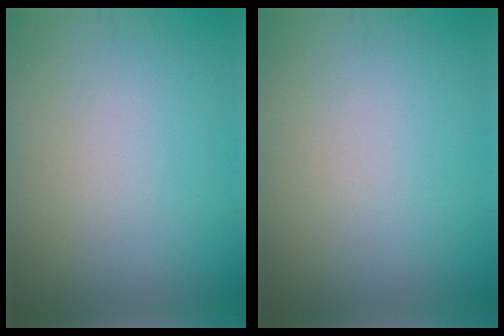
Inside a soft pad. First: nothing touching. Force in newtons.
{"total": 0.0}